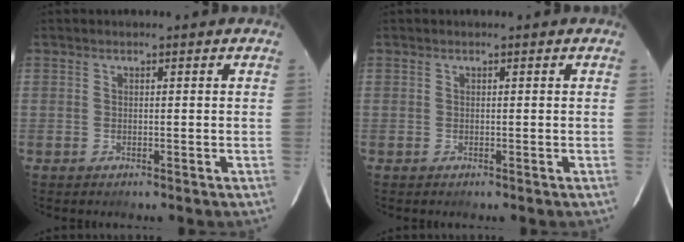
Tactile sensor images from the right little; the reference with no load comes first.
{"total": 0.0}